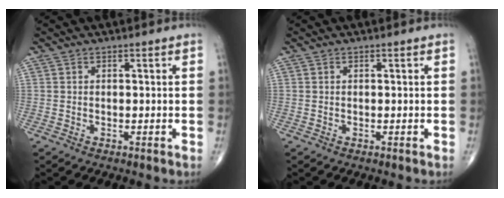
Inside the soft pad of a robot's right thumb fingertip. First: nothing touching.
{"total": 0.0}